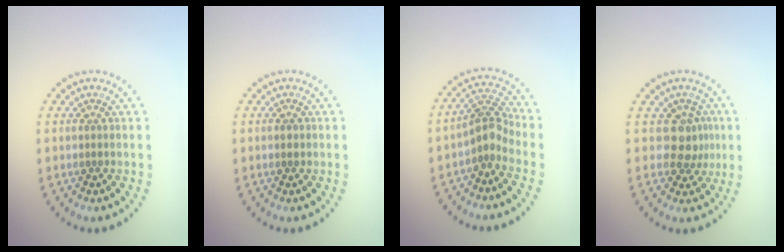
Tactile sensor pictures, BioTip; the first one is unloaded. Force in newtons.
{"total": 1.0, "press": 0.9, "slide": 0.2}
{"total": 2.8, "press": 2.1, "slide": 1.9}
{"total": 2.7, "press": 2.2, "slide": 1.6}